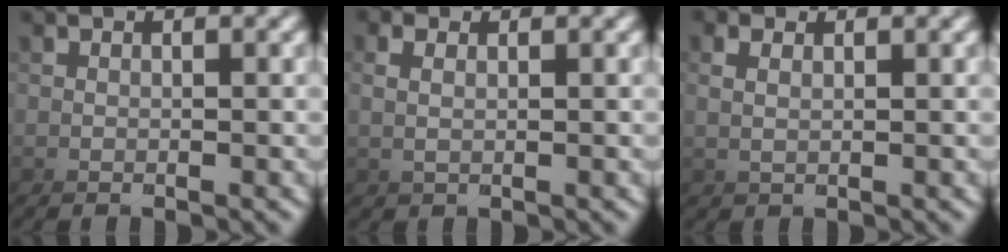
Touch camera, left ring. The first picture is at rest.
{"total": 2.7, "force": [-0.4, -2.5, -1.0], "torque": [0.028, 0.013, -0.011]}
{"total": 2.4, "force": [-0.1, -2.2, -0.9], "torque": [0.027, 0.012, -0.007]}